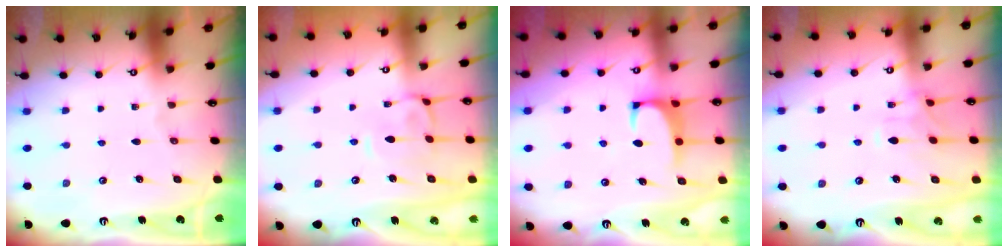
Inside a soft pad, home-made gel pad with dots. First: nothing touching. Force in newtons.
{"total": 1.4, "press": 1.1, "slide": 0.9}
{"total": 1.2, "press": 1.0, "slide": 0.7}
{"total": 1.6, "press": 1.3, "slide": 0.9}